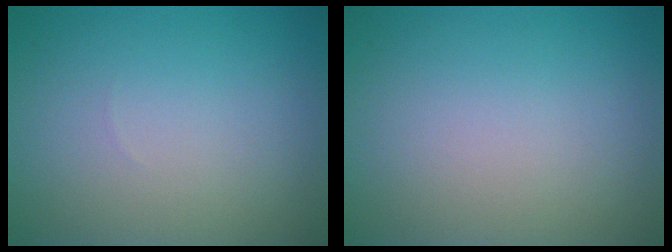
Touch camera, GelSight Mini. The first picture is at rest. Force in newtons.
{"total": 0.0}